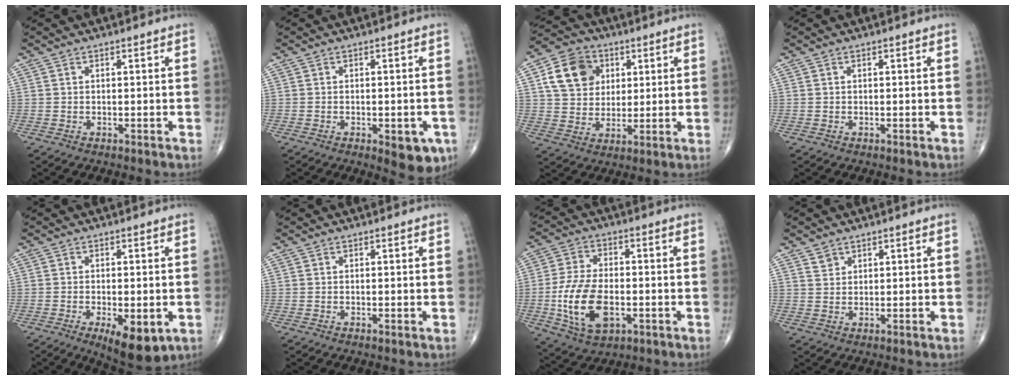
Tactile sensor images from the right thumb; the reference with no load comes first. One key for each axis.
{"total": 6.6, "fx": -2.6, "fy": 2.8, "fz": 5.4, "tx": -0.050, "ty": 0.002, "tz": -0.024}
{"total": 11.9, "fx": 3.9, "fy": 9.6, "fz": 5.9, "tx": -0.082, "ty": -0.004, "tz": 0.066}
{"total": 0.0}
{"total": 9.5, "fx": -3.5, "fy": 3.9, "fz": 8.0, "tx": -0.107, "ty": -0.012, "tz": -0.046}
{"total": 0.0}
{"total": 13.7, "fx": -3.0, "fy": 7.7, "fz": 10.9, "tx": -0.207, "ty": 0.004, "tz": -0.048}
{"total": 1.8, "fx": 1.4, "fy": 1.2, "fz": 0.3, "tx": 0.009, "ty": -0.007, "tz": 0.022}